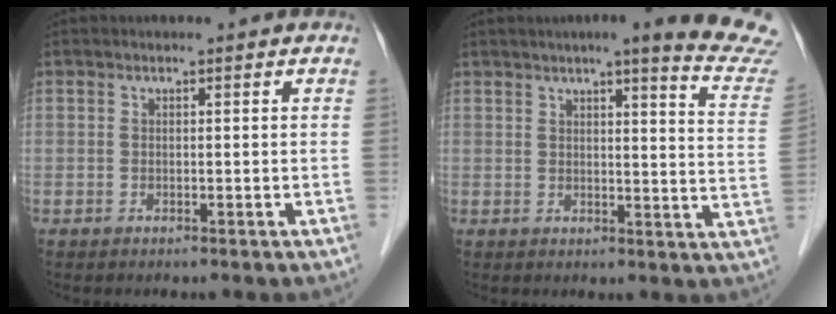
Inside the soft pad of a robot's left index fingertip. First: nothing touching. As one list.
[{"total": 16.4, "force": [14.6, -0.1, 7.6], "torque": [-0.084, -0.064, 0.151]}]